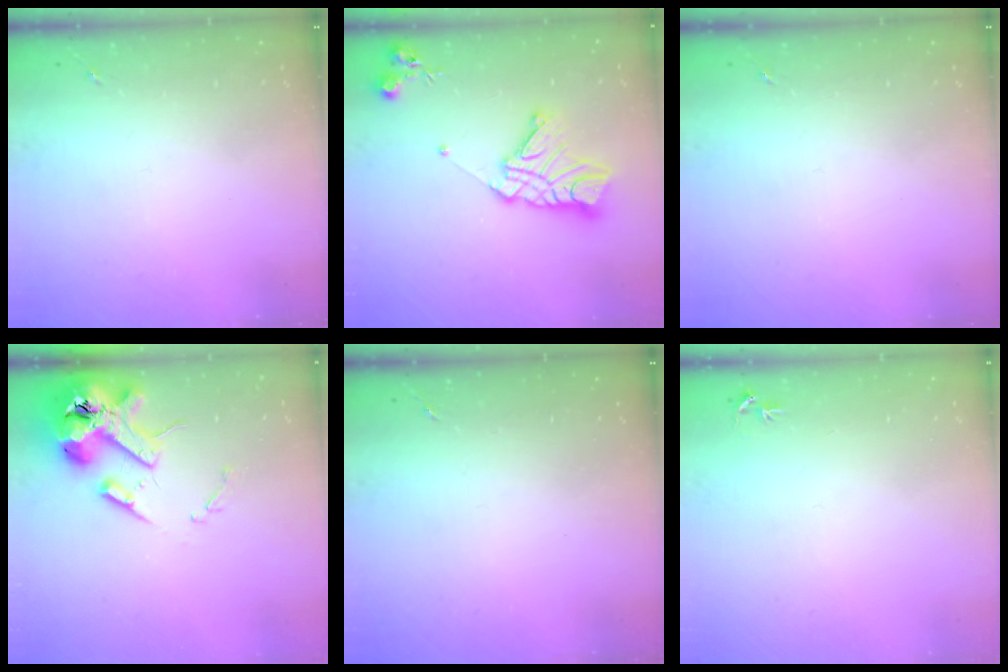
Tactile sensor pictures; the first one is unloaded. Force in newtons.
{"total": 16.1, "press": 16.0, "slide": 1.6}
{"total": 0.0}
{"total": 14.5, "press": 14.3, "slide": 2.0}
{"total": 0.0}
{"total": 3.1, "press": 3.1, "slide": 0.3}